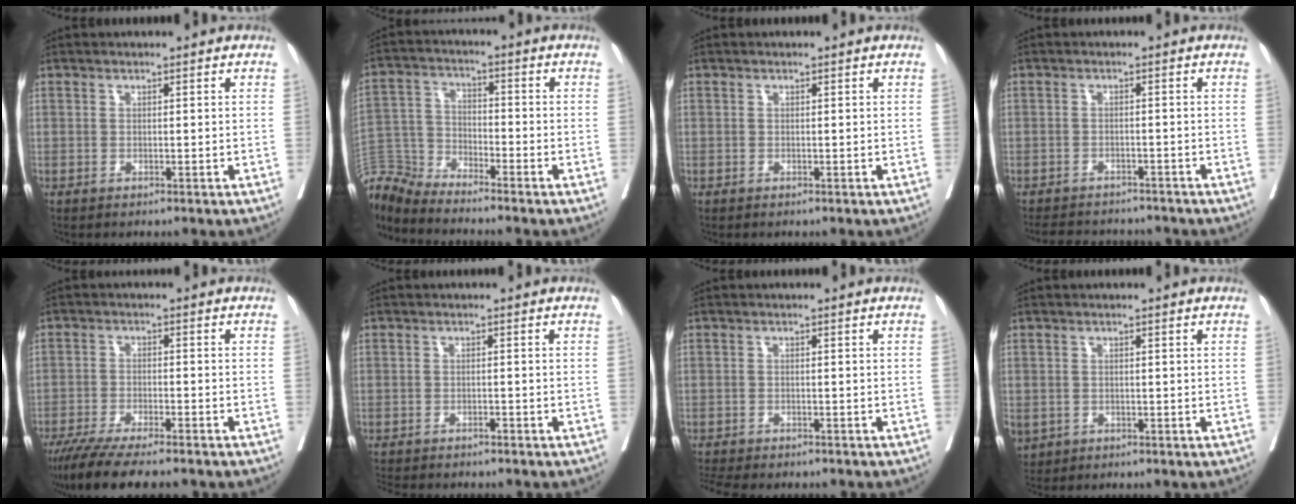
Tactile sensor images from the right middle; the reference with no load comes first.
{"total": 7.8, "force": [-7.8, -0.4, -0.5], "torque": [0.000, 0.012, -0.157]}
{"total": 0.0}
{"total": 8.2, "force": [-7.6, 2.6, 1.7], "torque": [-0.028, 0.001, -0.098]}
{"total": 12.1, "force": [-10.0, 1.4, 6.6], "torque": [-0.101, -0.028, -0.156]}
{"total": 4.5, "force": [-4.0, 1.0, 1.8], "torque": [-0.030, -0.003, -0.058]}
{"total": 8.4, "force": [-7.5, 2.0, 3.2], "torque": [-0.052, -0.004, -0.106]}
{"total": 4.6, "force": [-1.8, 3.8, 1.7], "torque": [-0.053, -0.007, -0.023]}